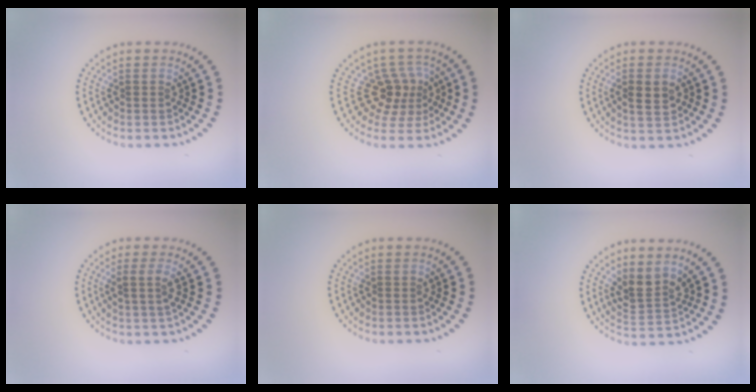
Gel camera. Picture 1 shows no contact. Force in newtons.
{"total": 3.1, "press": 2.3, "slide": 2.1}
{"total": 2.4, "press": 2.3, "slide": 0.3}
{"total": 1.3, "press": 1.2, "slide": 0.6}
{"total": 0.0}
{"total": 2.8, "press": 2.1, "slide": 1.8}